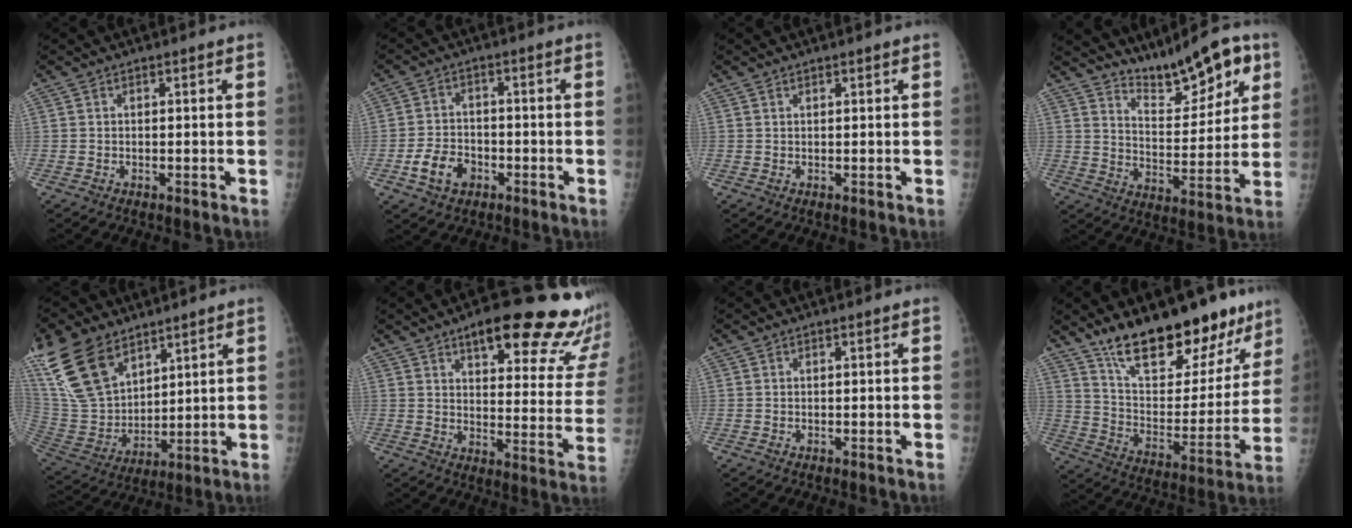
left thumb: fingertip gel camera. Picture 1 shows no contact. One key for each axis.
{"total": 6.5, "fx": -3.0, "fy": 4.6, "fz": 3.4, "tx": -0.048, "ty": 0.018, "tz": -0.050}
{"total": 0.0}
{"total": 13.7, "fx": 9.4, "fy": 4.8, "fz": 8.8, "tx": -0.099, "ty": -0.052, "tz": 0.157}
{"total": 19.2, "fx": 11.7, "fy": 10.8, "fz": 10.7, "tx": -0.206, "ty": -0.035, "tz": 0.240}
{"total": 24.7, "fx": 17.6, "fy": 7.2, "fz": 15.7, "tx": -0.163, "ty": -0.079, "tz": 0.216}
{"total": 0.0}
{"total": 23.2, "fx": 16.9, "fy": 9.8, "fz": 12.5, "tx": -0.138, "ty": -0.091, "tz": 0.270}